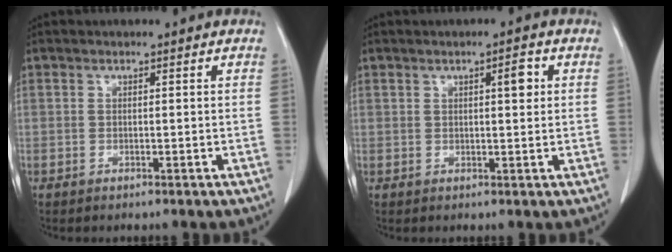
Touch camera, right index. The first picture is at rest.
{"total": 2.8, "force": [1.0, 0.9, 2.4], "torque": [-0.034, 0.005, 0.017]}